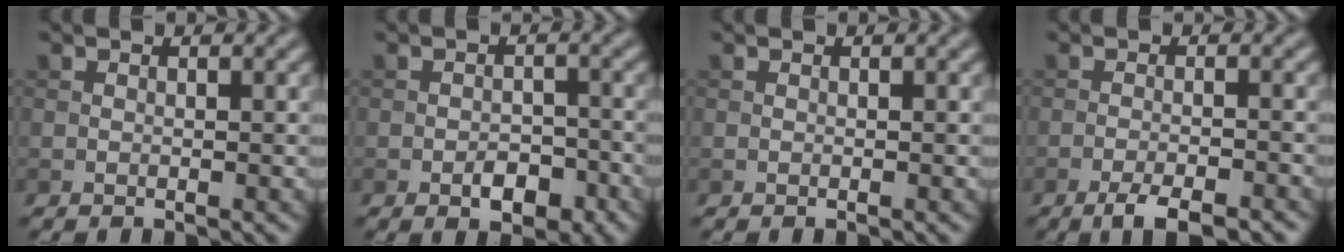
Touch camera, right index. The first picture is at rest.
{"total": 3.0, "force": [-1.5, 1.7, 2.0], "torque": [-0.026, 0.002, -0.024]}
{"total": 0.0}
{"total": 3.9, "force": [-2.8, 0.8, 2.6], "torque": [-0.047, -0.003, -0.045]}